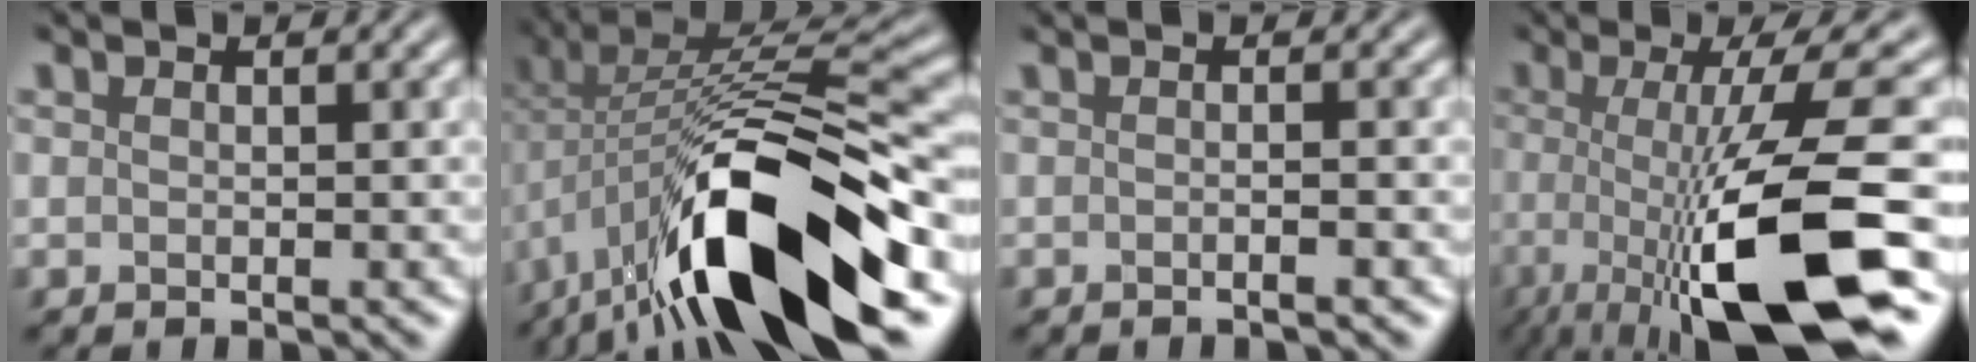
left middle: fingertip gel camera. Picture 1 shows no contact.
{"total": 15.1, "force": [-5.6, 6.0, 12.7], "torque": [-0.214, 0.002, -0.092]}
{"total": 2.8, "force": [0.1, 1.3, 2.5], "torque": [-0.007, -0.002, -0.026]}
{"total": 11.9, "force": [-3.4, 2.8, 11.1], "torque": [-0.164, -0.007, -0.067]}